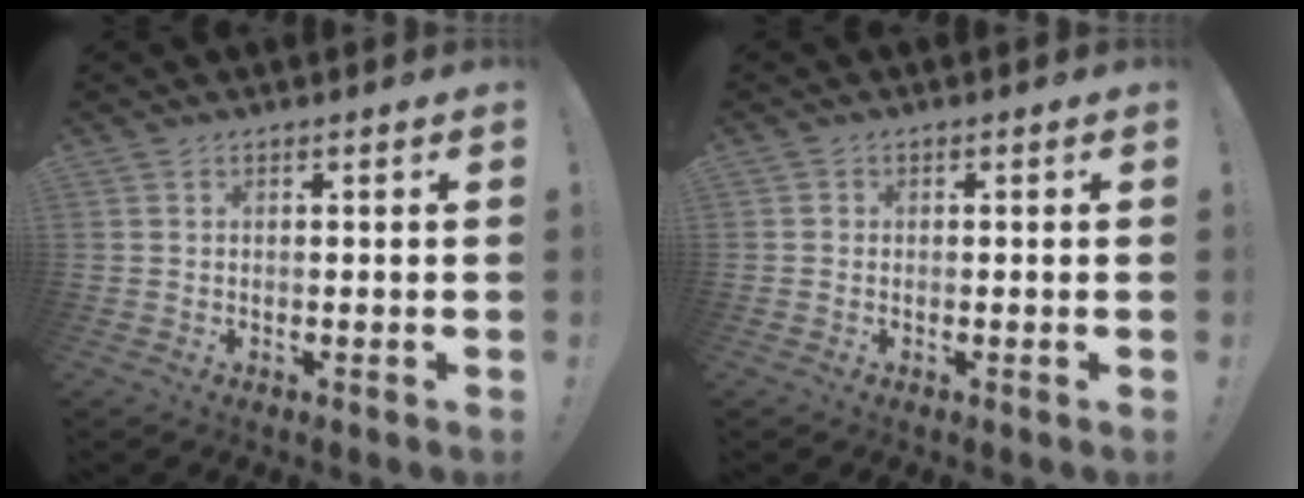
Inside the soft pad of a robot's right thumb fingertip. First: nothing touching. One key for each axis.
{"total": 0.8, "fx": -0.2, "fy": 0.7, "fz": 0.1, "tx": 0.000, "ty": 0.002, "tz": -0.003}